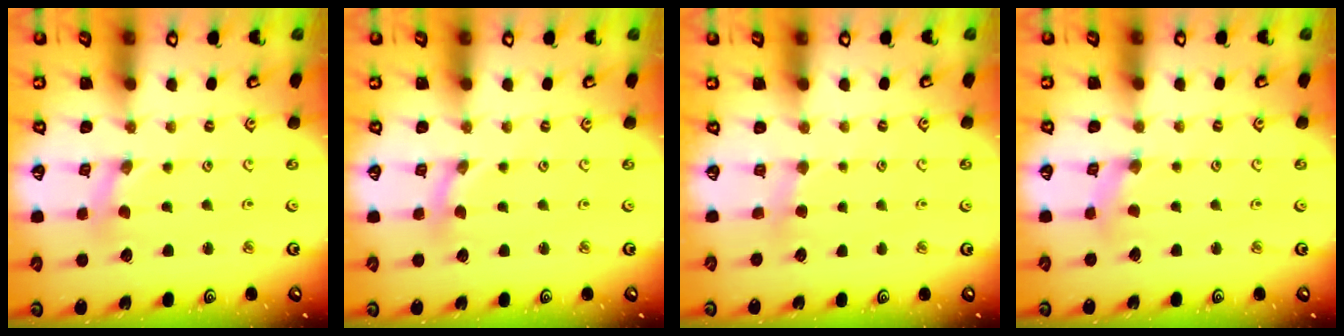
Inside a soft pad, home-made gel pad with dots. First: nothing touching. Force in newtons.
{"total": 0.0}
{"total": 2.9, "press": 2.9, "slide": 0.4}
{"total": 0.8, "press": 0.7, "slide": 0.3}